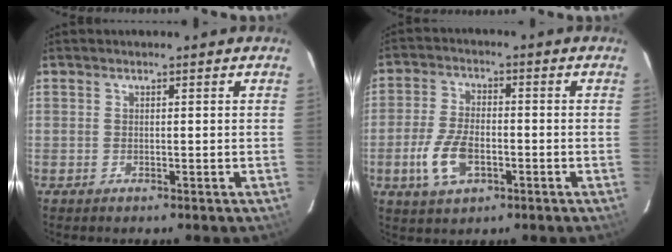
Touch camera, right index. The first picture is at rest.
{"total": 9.0, "force": [-3.1, 4.9, 6.9], "torque": [-0.153, -0.001, -0.055]}